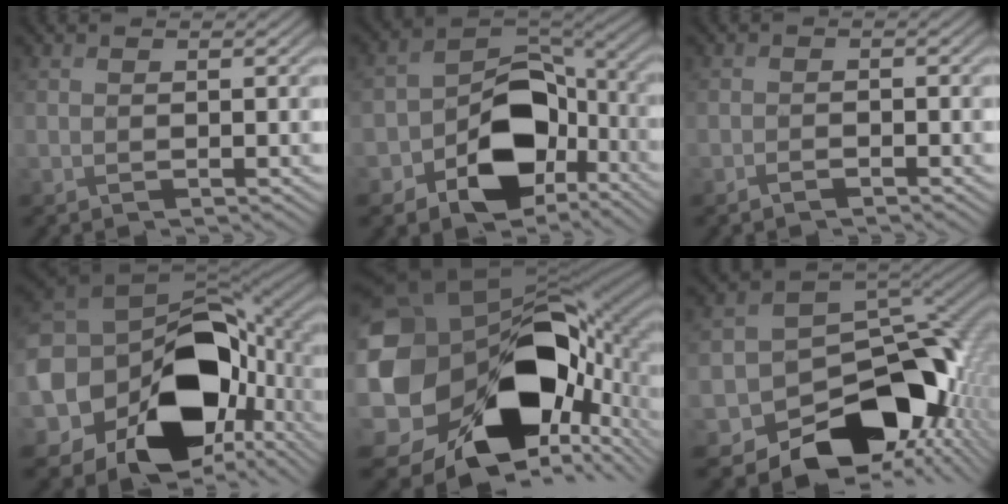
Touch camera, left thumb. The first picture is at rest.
{"total": 13.1, "force": [-5.2, 8.9, 8.1], "torque": [-0.131, -0.022, -0.103]}
{"total": 1.2, "force": [-1.1, 0.4, 0.4], "torque": [-0.007, -0.003, -0.021]}
{"total": 19.5, "force": [-5.0, 14.5, 12.0], "torque": [-0.262, -0.058, -0.068]}
{"total": 20.2, "force": [-3.0, 15.0, 13.2], "torque": [-0.305, -0.053, -0.026]}
{"total": 13.7, "force": [-6.7, 9.8, 7.0], "torque": [-0.115, -0.032, -0.104]}